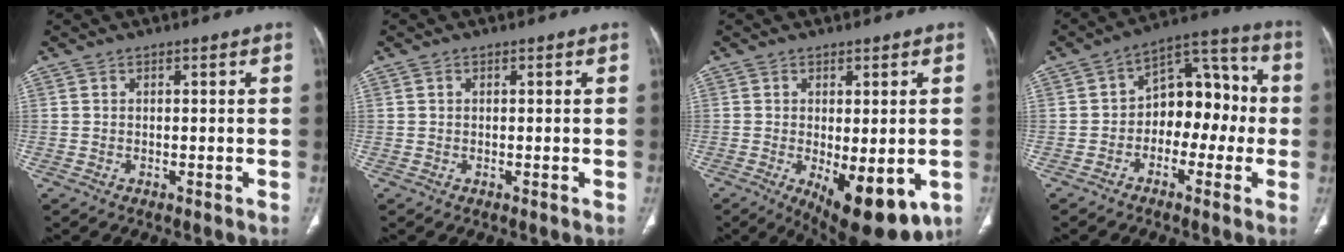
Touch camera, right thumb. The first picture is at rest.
{"total": 0.0}
{"total": 13.3, "force": [-4.3, 5.5, 11.3], "torque": [-0.150, -0.021, -0.045]}
{"total": 12.3, "force": [-1.5, 8.2, 9.0], "torque": [-0.079, 0.050, -0.037]}